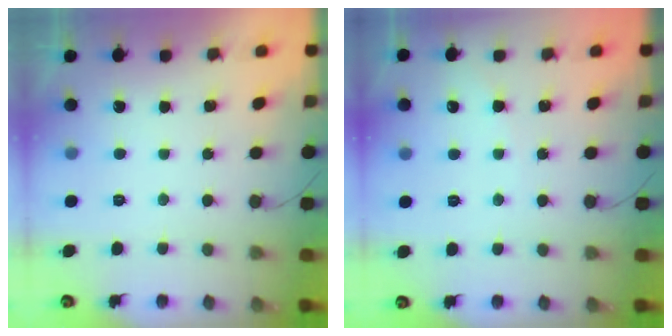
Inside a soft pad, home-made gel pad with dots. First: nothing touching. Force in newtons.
{"total": 3.0, "press": 2.9, "slide": 0.5}